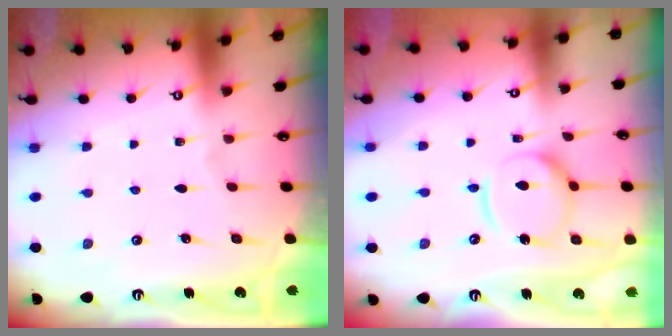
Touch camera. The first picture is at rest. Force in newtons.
{"total": 14.1, "press": 14.0, "slide": 1.3}